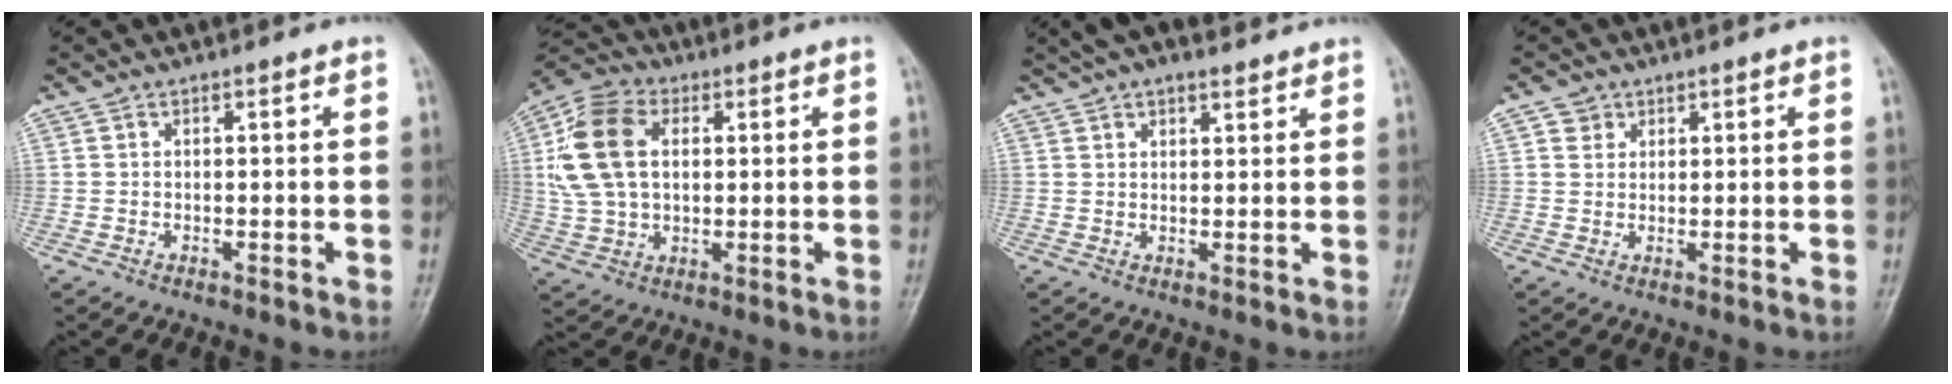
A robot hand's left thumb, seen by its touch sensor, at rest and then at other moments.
{"total": 14.1, "force": [2.9, 9.4, 10.1], "torque": [-0.197, 0.013, 0.053]}
{"total": 7.8, "force": [5.8, 3.1, 4.2], "torque": [-0.055, 0.007, 0.098]}
{"total": 2.3, "force": [1.3, 1.9, 0.3], "torque": [0.012, -0.006, 0.015]}